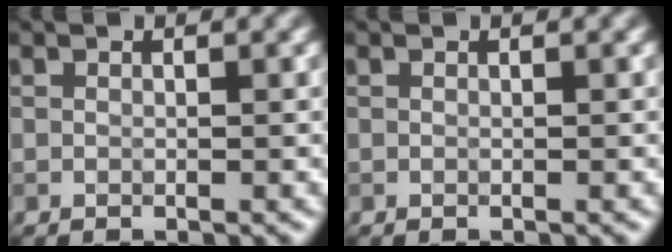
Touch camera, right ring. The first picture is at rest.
{"total": 0.0}